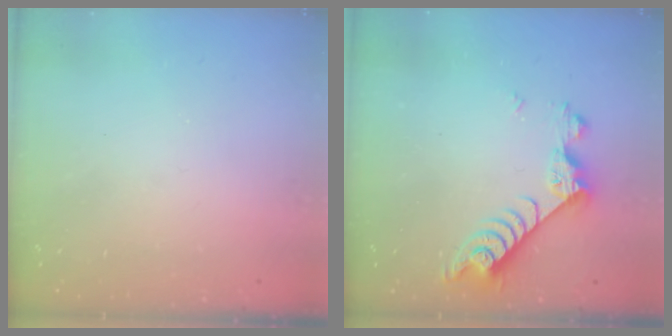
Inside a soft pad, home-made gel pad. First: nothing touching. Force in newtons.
{"total": 7.0, "press": 7.0, "slide": 0.5}